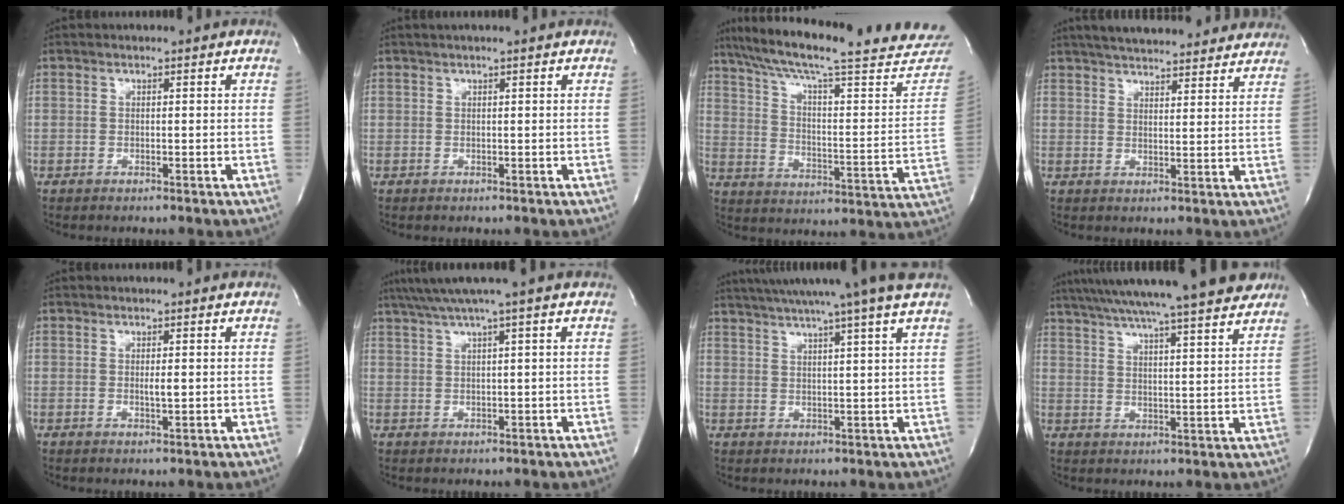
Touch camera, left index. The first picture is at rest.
{"total": 1.8, "force": [1.4, -0.3, 1.1], "torque": [-0.017, 0.016, 0.026]}
{"total": 31.7, "force": [27.4, 3.6, 15.5], "torque": [-0.247, -0.061, 0.355]}
{"total": 20.3, "force": [18.2, 4.0, 8.1], "torque": [-0.124, 0.031, 0.237]}
{"total": 1.4, "force": [0.1, 0.2, 1.4], "torque": [-0.027, -0.002, 0.002]}
{"total": 5.5, "force": [3.9, -1.5, 3.5], "torque": [-0.061, 0.024, 0.070]}
{"total": 14.9, "force": [12.3, -2.2, 8.0], "torque": [-0.137, -0.006, 0.166]}
{"total": 23.4, "force": [20.1, 0.7, 12.0], "torque": [-0.205, 0.009, 0.281]}